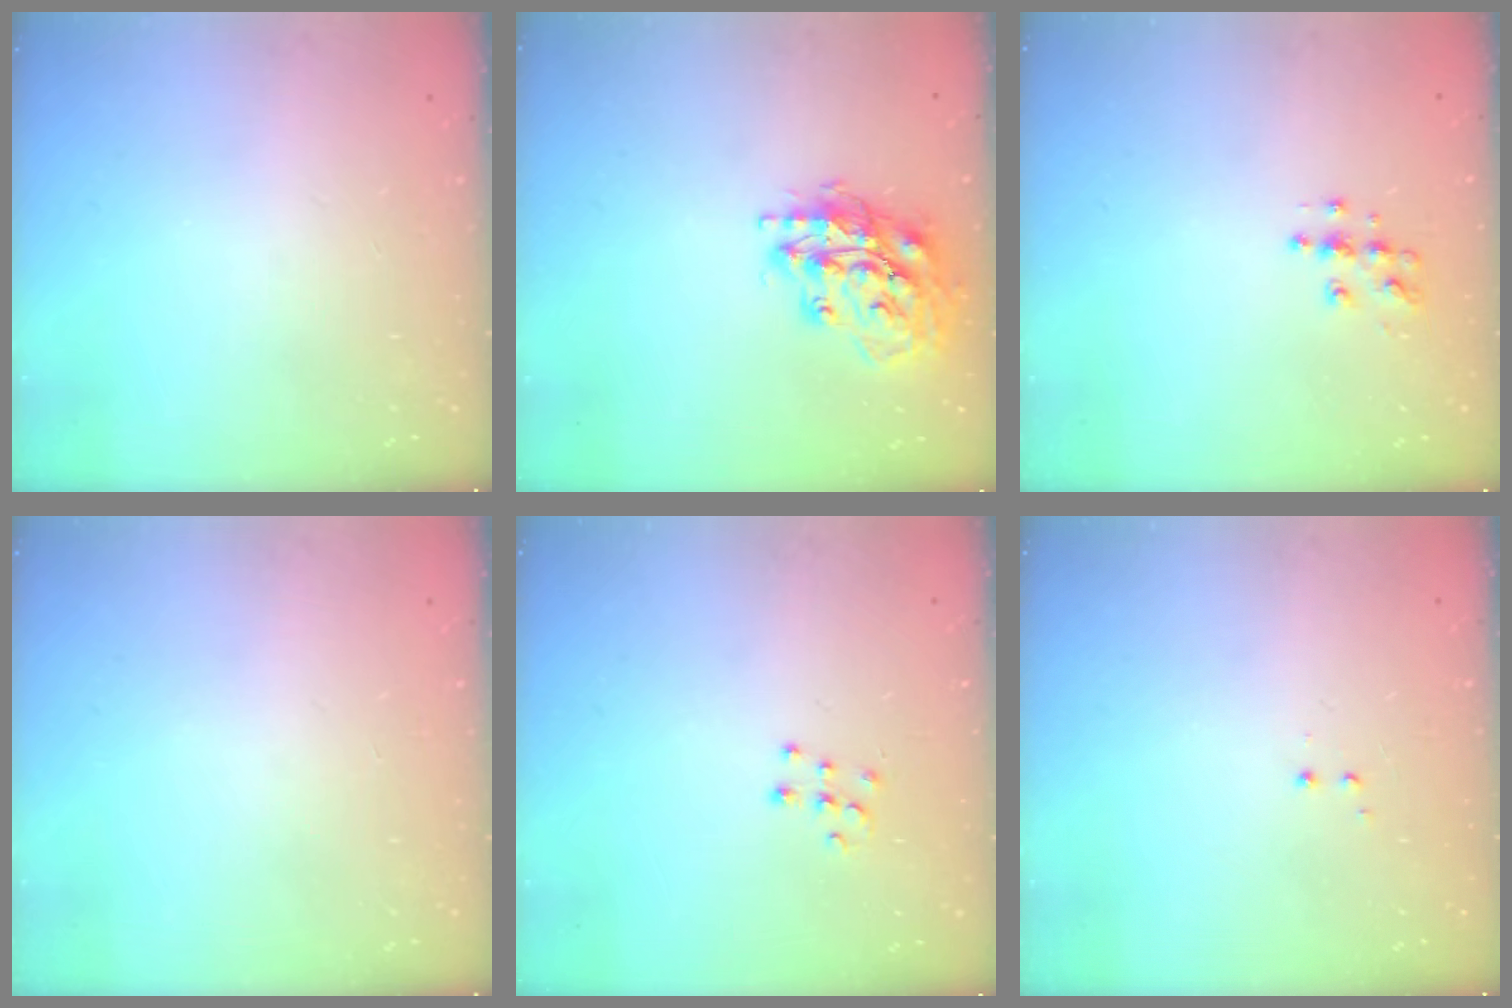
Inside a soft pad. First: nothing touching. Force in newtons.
{"total": 17.9, "press": 17.8, "slide": 2.5}
{"total": 6.5, "press": 6.5, "slide": 0.2}
{"total": 0.0}
{"total": 6.2, "press": 6.1, "slide": 0.9}
{"total": 1.2, "press": 1.1, "slide": 0.6}